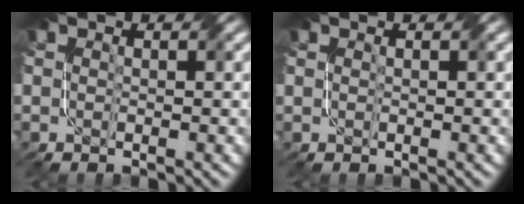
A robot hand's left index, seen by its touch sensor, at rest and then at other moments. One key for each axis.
{"total": 0.0}